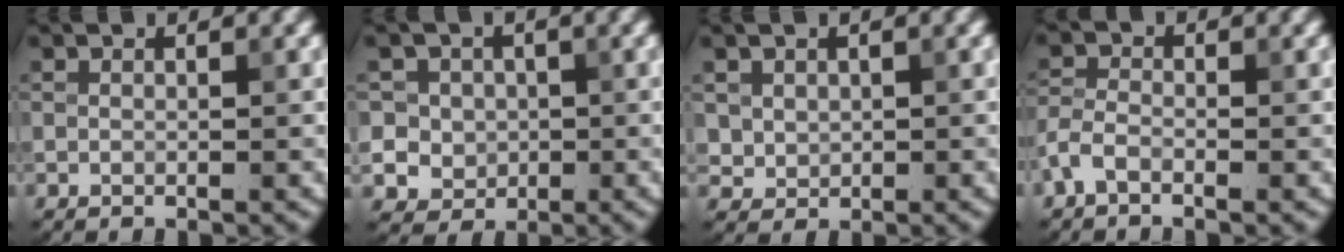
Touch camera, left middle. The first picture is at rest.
{"total": 5.6, "force": [0.8, 5.3, 1.7], "torque": [-0.039, 0.026, 0.002]}
{"total": 1.5, "force": [0.5, 1.4, 0.4], "torque": [-0.009, -0.007, 0.019]}
{"total": 2.1, "force": [-1.5, 0.9, 1.2], "torque": [-0.029, 0.005, -0.041]}